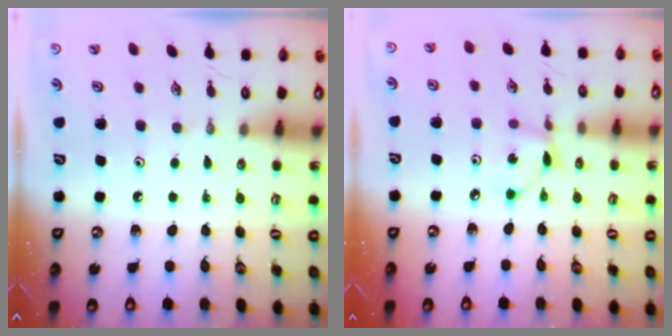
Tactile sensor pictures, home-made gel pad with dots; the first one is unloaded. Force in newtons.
{"total": 4.3, "press": 4.3, "slide": 0.2}